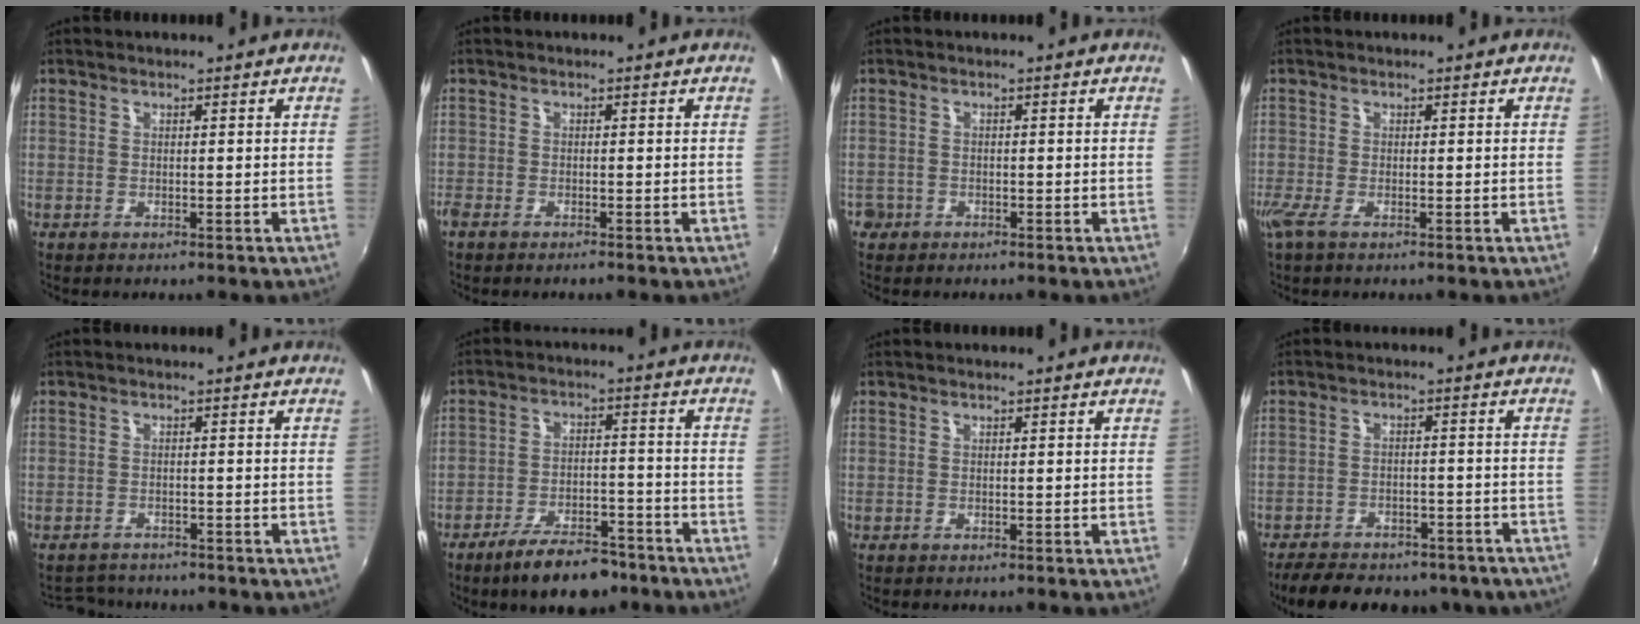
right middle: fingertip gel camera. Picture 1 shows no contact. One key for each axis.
{"total": 1.5, "fx": -1.3, "fy": 0.2, "fz": 0.6, "tx": -0.016, "ty": -0.008, "tz": -0.027}
{"total": 2.4, "fx": -1.3, "fy": 1.9, "fz": 0.4, "tx": -0.016, "ty": -0.003, "tz": -0.024}
{"total": 1.8, "fx": -0.9, "fy": 0.0, "fz": 1.6, "tx": -0.036, "ty": -0.009, "tz": -0.021}
{"total": 5.0, "fx": -4.6, "fy": 1.9, "fz": 0.7, "tx": -0.025, "ty": -0.001, "tz": -0.073}
{"total": 11.4, "fx": -8.6, "fy": 4.3, "fz": 6.1, "tx": -0.117, "ty": 0.002, "tz": -0.132}
{"total": 0.0}
{"total": 18.6, "fx": -14.8, "fy": 7.9, "fz": 8.1, "tx": -0.172, "ty": -0.011, "tz": -0.185}